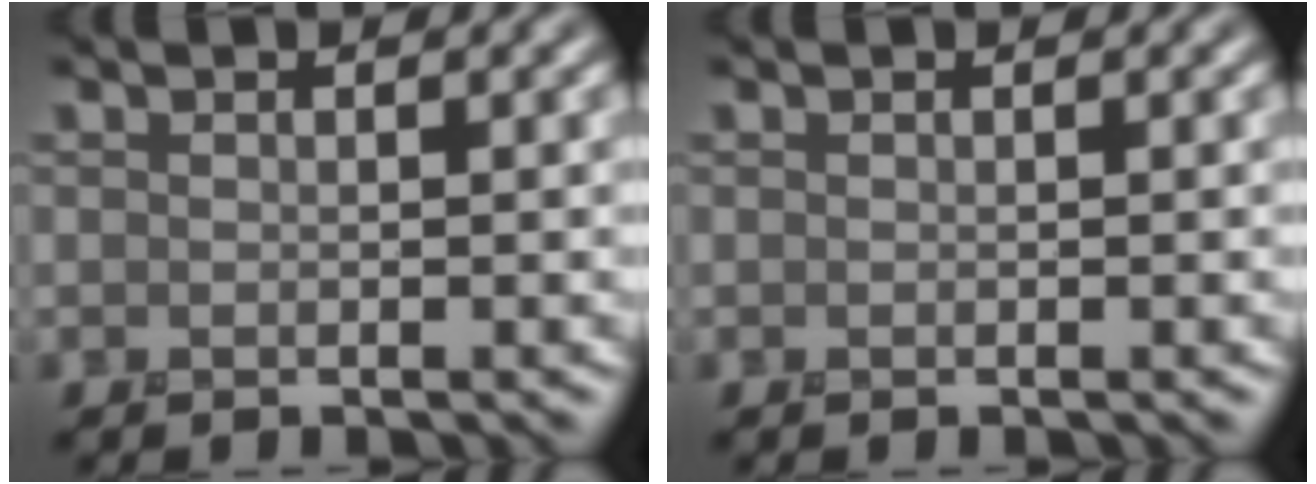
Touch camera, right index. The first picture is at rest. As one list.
[{"total": 0.0}]